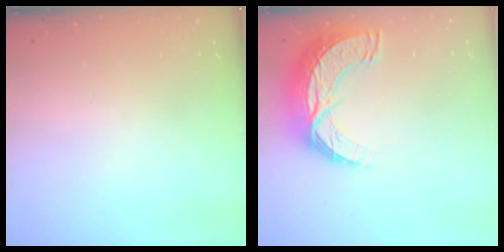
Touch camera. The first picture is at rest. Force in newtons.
{"total": 12.4, "press": 12.4, "slide": 0.9}